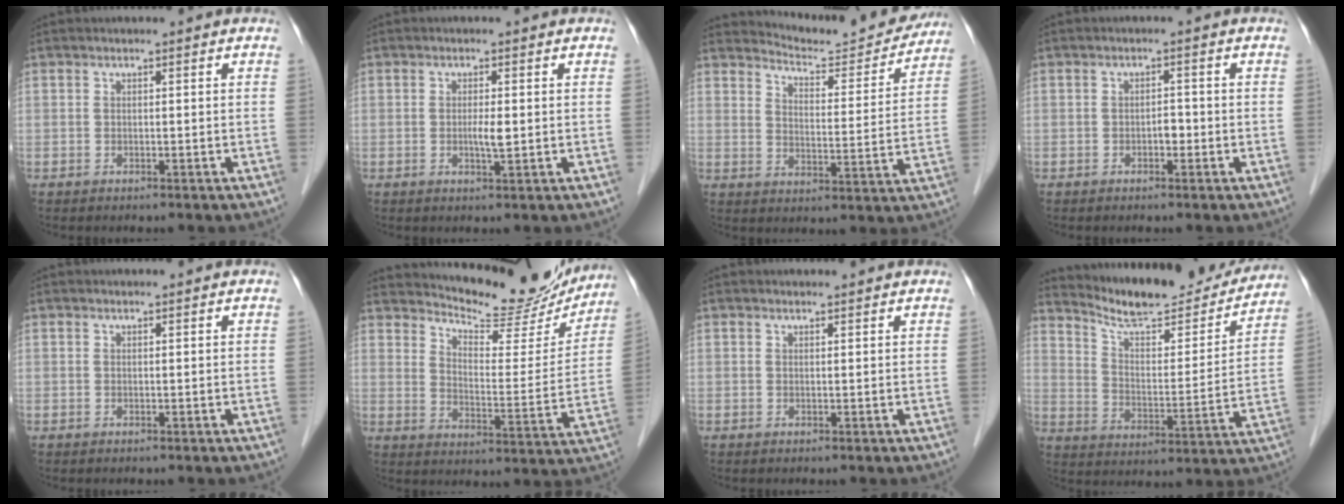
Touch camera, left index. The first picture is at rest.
{"total": 2.0, "force": [0.0, 0.3, 2.0], "torque": [-0.039, -0.002, 0.001]}
{"total": 13.1, "force": [12.9, 1.3, 1.9], "torque": [-0.030, -0.025, 0.169]}
{"total": 1.4, "force": [-0.6, 0.8, 1.1], "torque": [-0.014, 0.005, -0.011]}
{"total": 0.6, "force": [0.6, 0.0, 0.2], "torque": [-0.004, 0.007, 0.010]}
{"total": 17.1, "force": [16.1, 3.3, 4.5], "torque": [-0.063, -0.039, 0.209]}
{"total": 1.7, "force": [1.7, 0.2, 0.3], "torque": [-0.009, 0.008, 0.023]}
{"total": 18.8, "force": [17.6, 2.9, 5.9], "torque": [-0.094, -0.023, 0.255]}